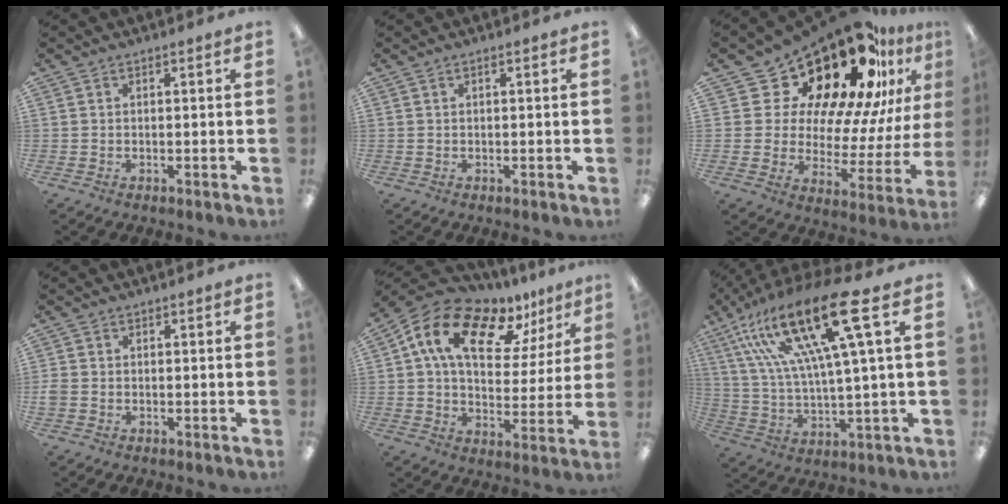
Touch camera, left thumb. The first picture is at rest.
{"total": 0.0}
{"total": 24.9, "force": [17.9, 11.3, 13.2], "torque": [-0.193, -0.141, 0.310]}
{"total": 1.4, "force": [-0.6, 1.2, 0.2], "torque": [-0.001, 0.002, -0.012]}
{"total": 15.7, "force": [10.1, 8.2, 8.8], "torque": [-0.170, -0.053, 0.180]}
{"total": 24.4, "force": [12.4, 5.9, 20.1], "torque": [-0.397, -0.058, 0.193]}